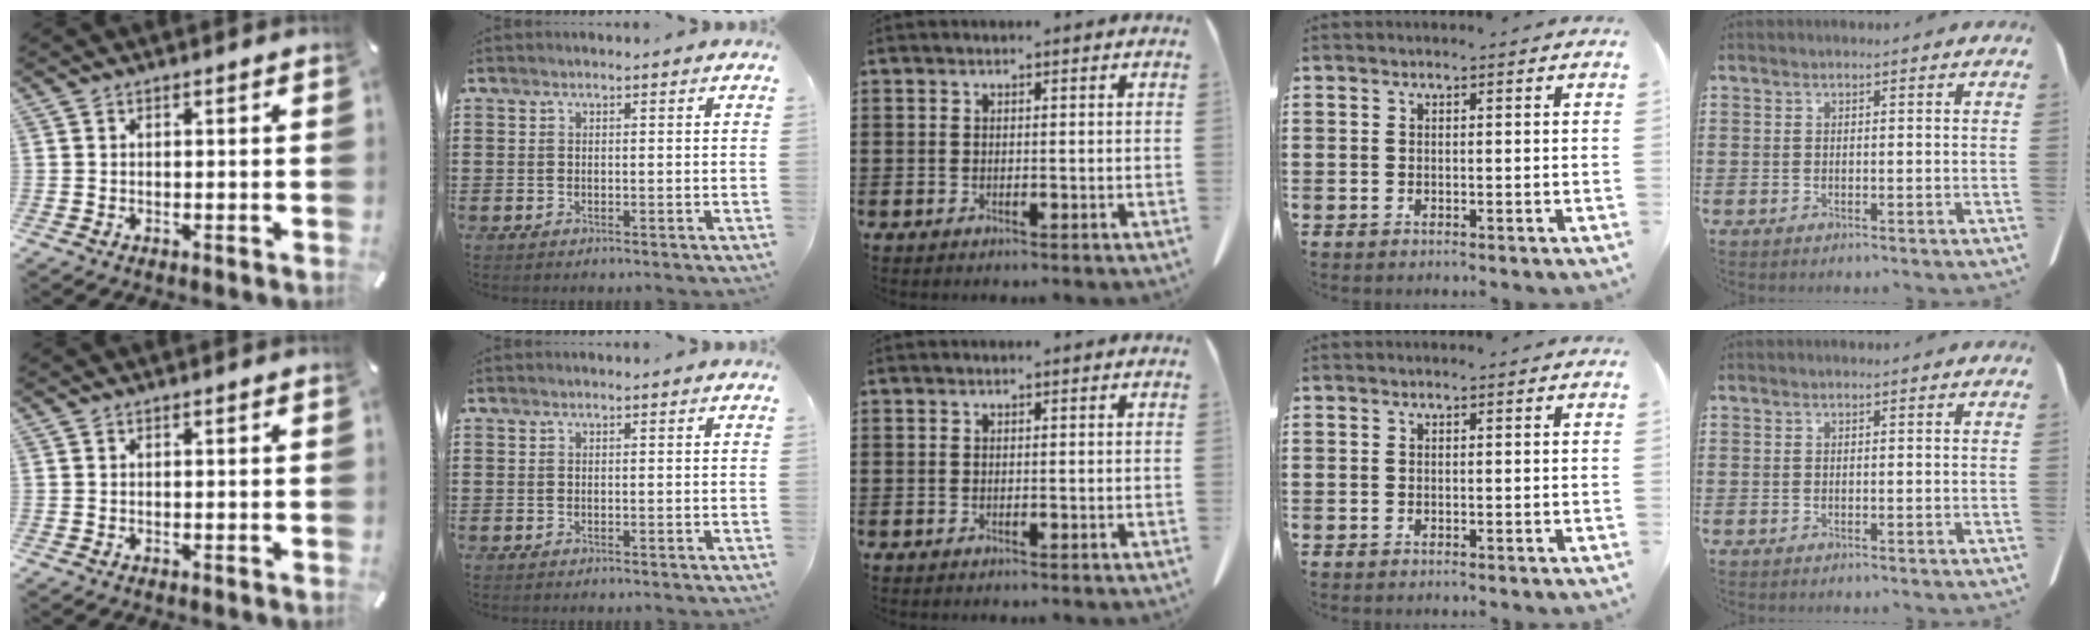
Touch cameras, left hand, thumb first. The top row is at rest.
{}